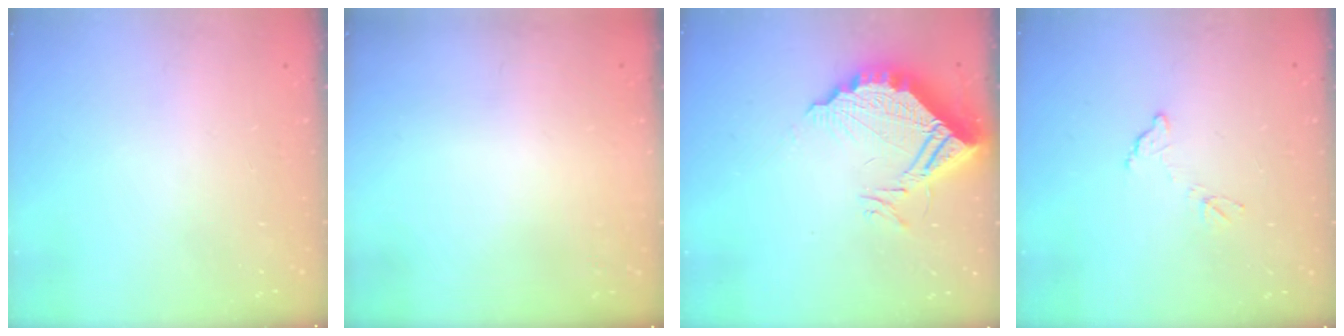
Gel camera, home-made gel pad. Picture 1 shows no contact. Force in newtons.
{"total": 3.2, "press": 3.0, "slide": 1.1}
{"total": 14.1, "press": 14.1, "slide": 1.1}
{"total": 6.4, "press": 6.4, "slide": 0.3}